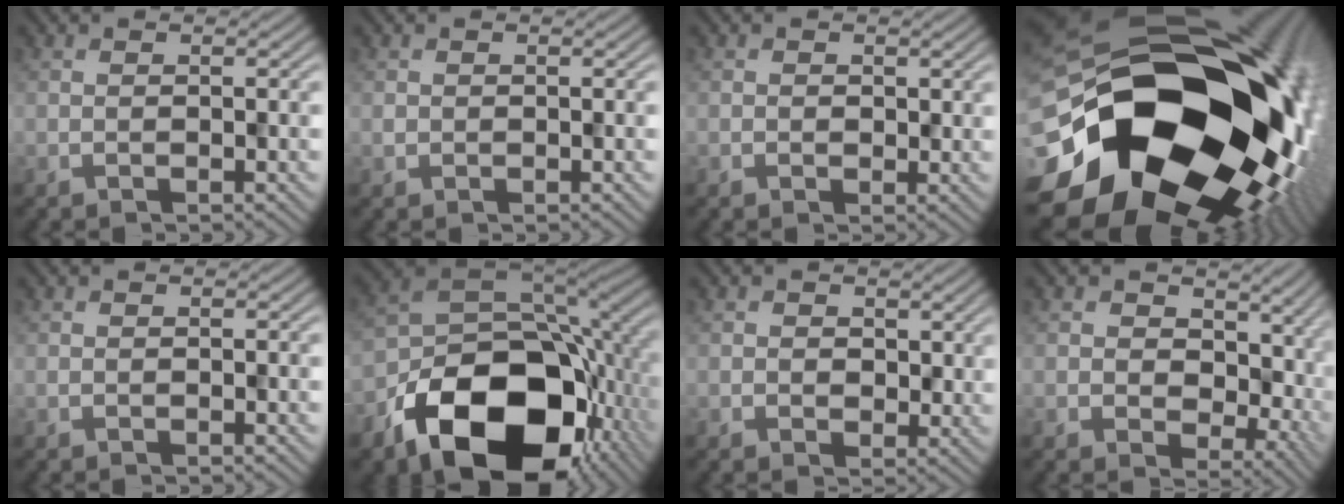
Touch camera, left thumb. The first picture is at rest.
{"total": 0.6, "force": [0.1, 0.6, 0.1], "torque": [-0.002, -0.003, 0.002]}
{"total": 1.1, "force": [0.2, 1.1, 0.4], "torque": [-0.007, -0.007, 0.001]}
{"total": 24.2, "force": [-5.8, 18.5, 14.5], "torque": [-0.246, -0.088, -0.097]}
{"total": 0.0}
{"total": 19.9, "force": [-9.1, 12.5, 12.5], "torque": [-0.239, -0.059, -0.143]}
{"total": 2.5, "force": [0.6, 2.1, 1.1], "torque": [-0.028, -0.008, 0.003]}
{"total": 10.7, "force": [1.1, 7.6, 7.3], "torque": [-0.124, -0.030, 0.026]}